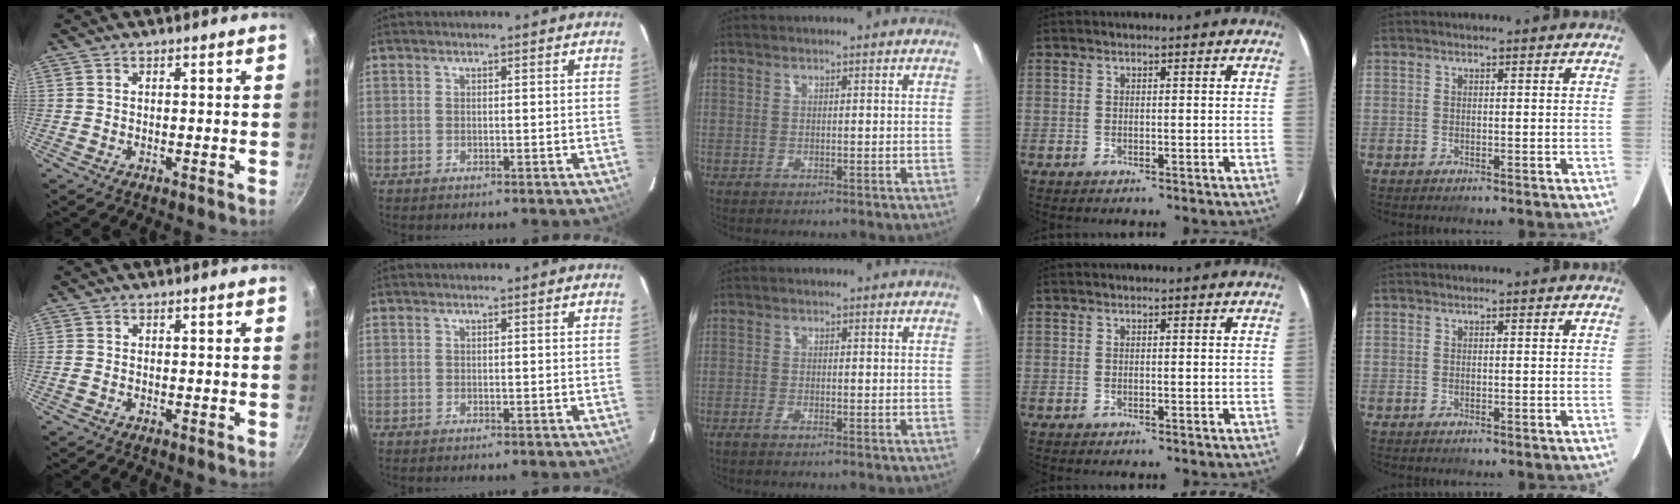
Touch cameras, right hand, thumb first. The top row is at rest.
{"thumb": {"total": 1.2, "force": [-0.3, 0.9, 0.8], "torque": [-0.019, 0.001, -0.007]}, "middle": {"total": 1.1, "force": [-0.9, 0.1, 0.5], "torque": [-0.016, -0.002, -0.021]}}